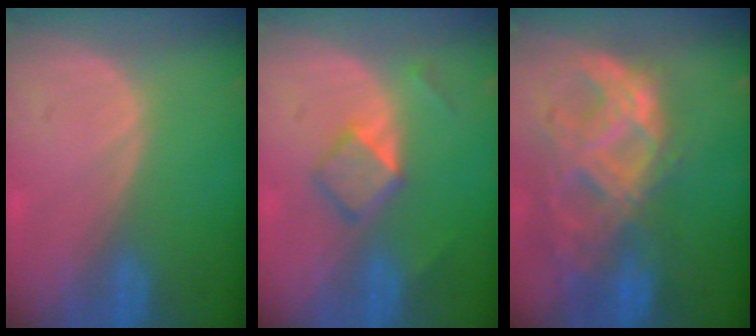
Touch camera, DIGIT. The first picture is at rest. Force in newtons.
{"total": 4.3, "press": 4.3, "slide": 0.4}
{"total": 11.2, "press": 9.4, "slide": 6.1}